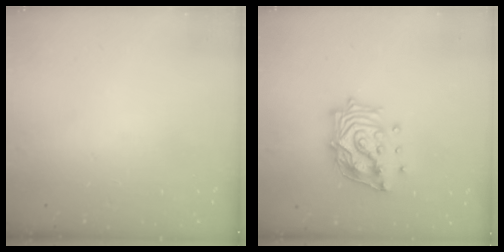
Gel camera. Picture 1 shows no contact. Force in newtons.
{"total": 17.3, "press": 17.1, "slide": 2.3}